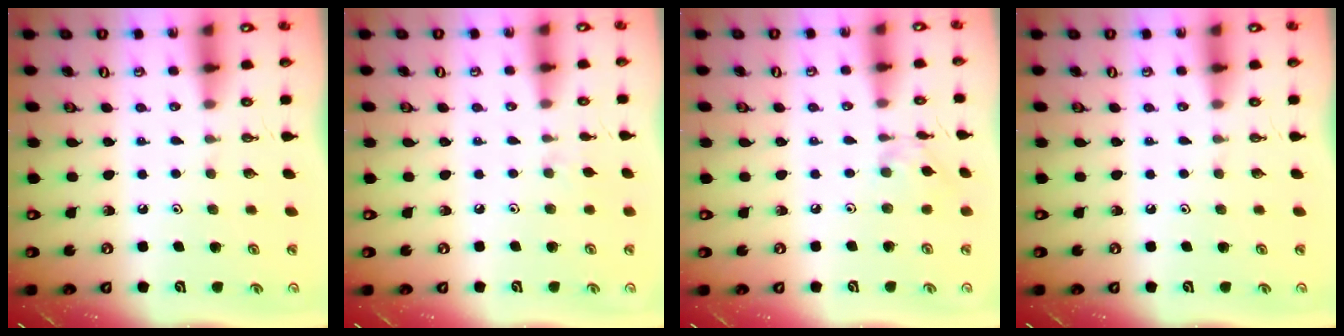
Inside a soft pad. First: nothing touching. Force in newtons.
{"total": 3.3, "press": 3.2, "slide": 0.7}
{"total": 2.0, "press": 2.0, "slide": 0.2}
{"total": 0.0}